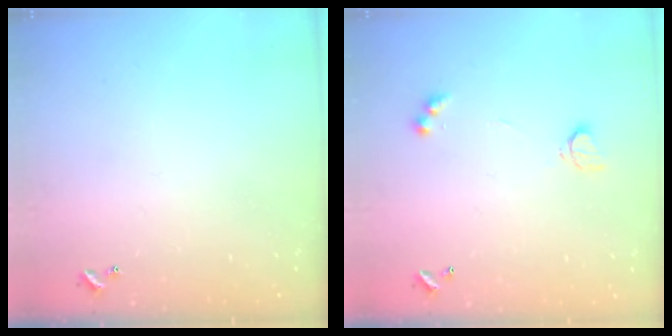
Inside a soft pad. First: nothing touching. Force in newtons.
{"total": 3.7, "press": 3.6, "slide": 0.6}